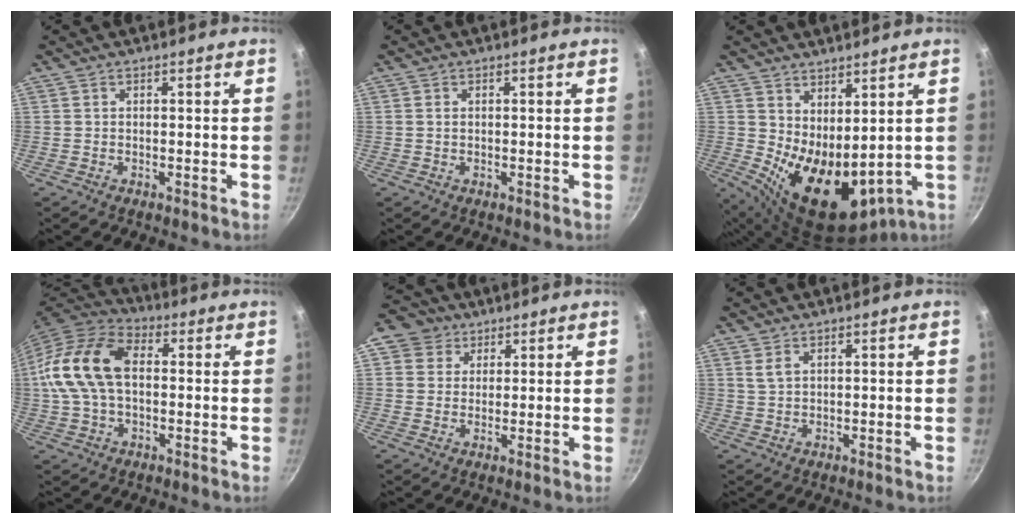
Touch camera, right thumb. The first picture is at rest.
{"total": 0.7, "force": [0.2, 0.5, 0.5], "torque": [-0.008, 0.002, 0.004]}
{"total": 13.4, "force": [2.1, 7.4, 11.1], "torque": [-0.140, -0.035, 0.061]}
{"total": 16.6, "force": [1.2, 10.6, 12.7], "torque": [-0.234, 0.033, 0.006]}
{"total": 6.3, "force": [3.1, 5.3, 1.3], "torque": [0.012, 0.005, 0.041]}
{"total": 2.2, "force": [1.1, 1.3, 1.4], "torque": [-0.025, -0.003, 0.024]}